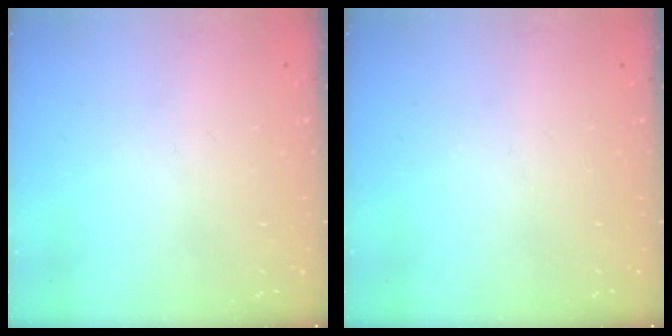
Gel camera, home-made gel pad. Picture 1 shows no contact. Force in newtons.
{"total": 0.0}